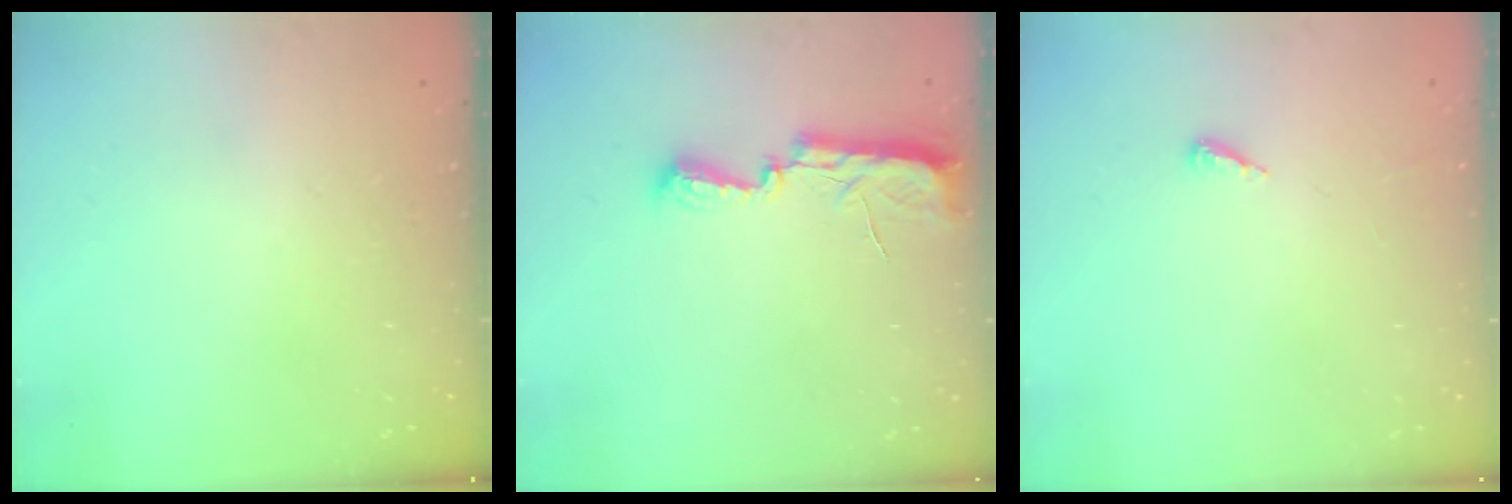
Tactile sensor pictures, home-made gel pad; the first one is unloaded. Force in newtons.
{"total": 10.1, "press": 8.9, "slide": 4.8}
{"total": 2.8, "press": 2.8, "slide": 0.2}